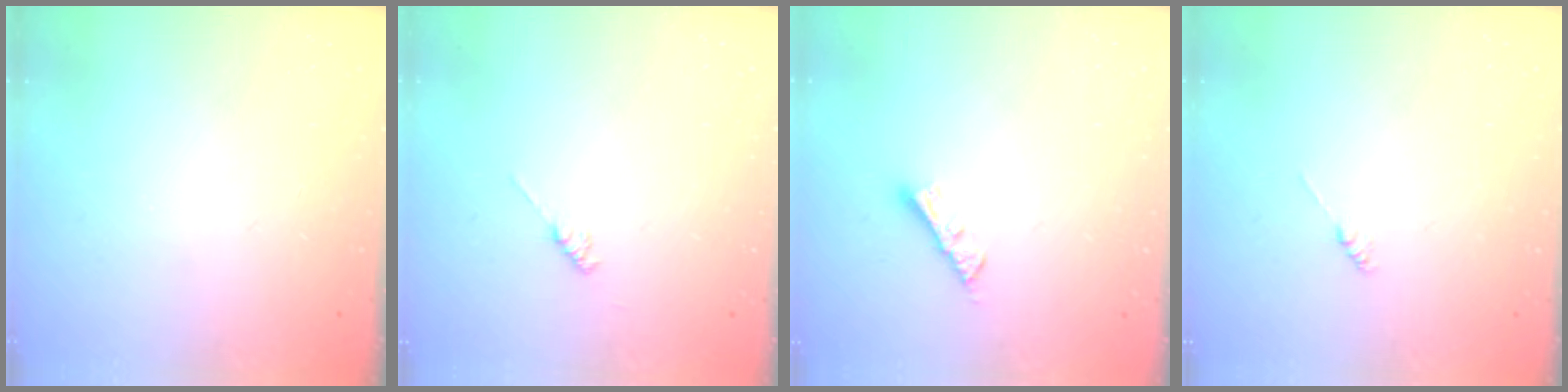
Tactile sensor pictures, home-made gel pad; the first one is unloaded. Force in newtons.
{"total": 1.8, "press": 1.7, "slide": 0.3}
{"total": 5.5, "press": 5.4, "slide": 0.4}
{"total": 0.0}